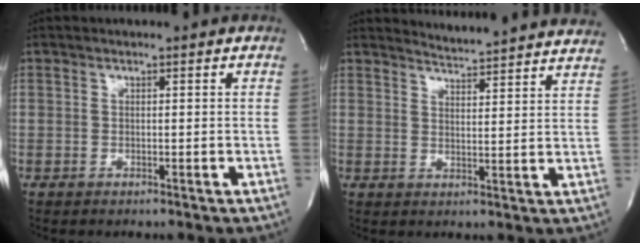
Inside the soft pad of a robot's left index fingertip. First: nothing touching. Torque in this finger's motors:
{"motor_torque": [0.01, -0.25, -0.10, -0.02]}